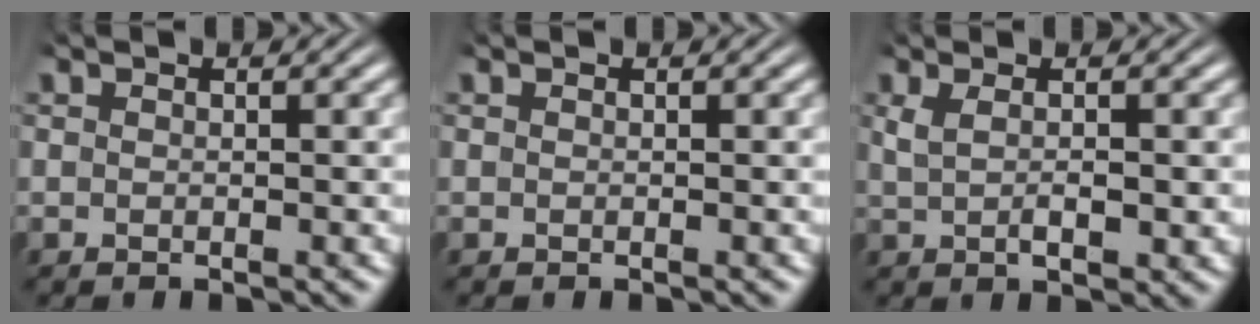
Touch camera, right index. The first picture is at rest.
{"total": 0.0}
{"total": 2.4, "force": [0.3, 0.8, 2.3], "torque": [-0.044, -0.006, 0.014]}